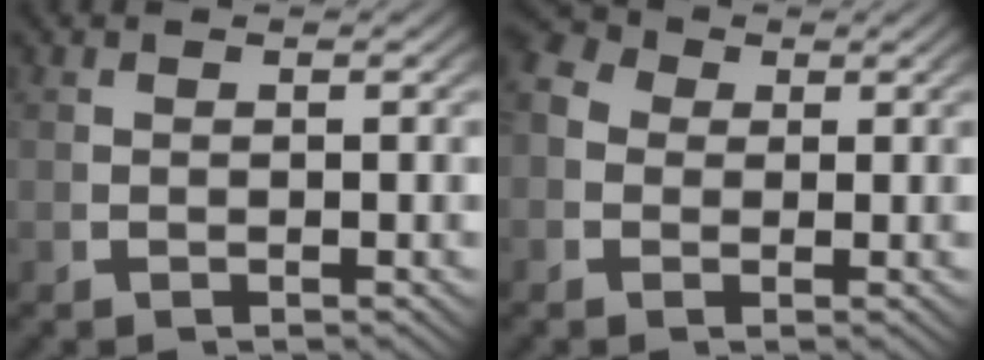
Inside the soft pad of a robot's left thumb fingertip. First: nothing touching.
{"total": 5.2, "force": [1.2, 4.4, 2.5], "torque": [-0.055, -0.001, 0.008]}